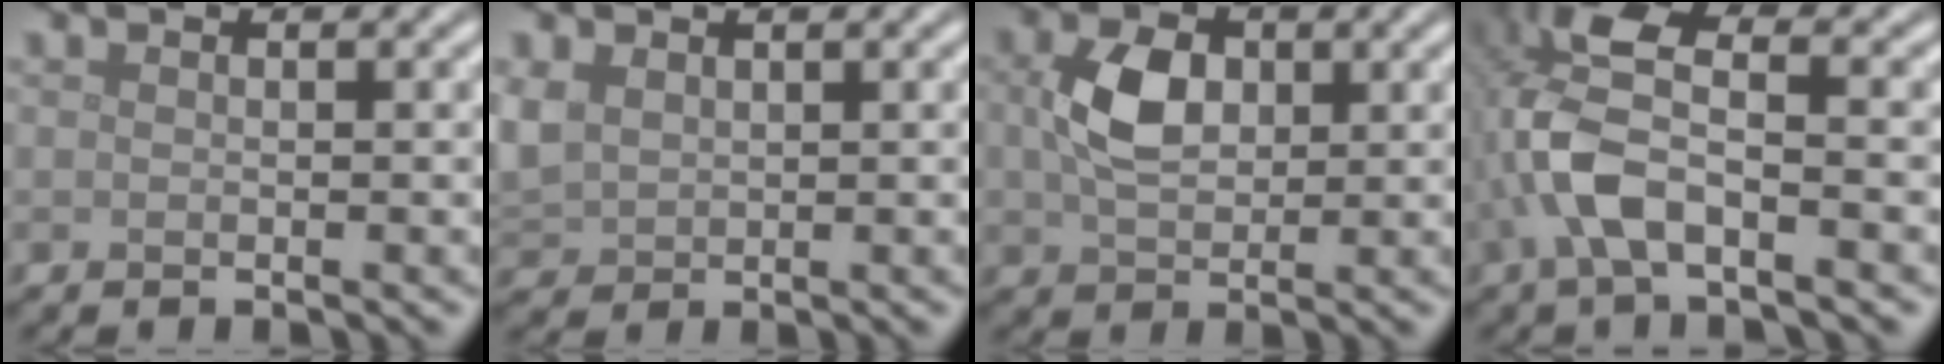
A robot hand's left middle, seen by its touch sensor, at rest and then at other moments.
{"total": 2.9, "force": [1.0, 2.3, 1.4], "torque": [-0.051, -0.002, 0.024]}
{"total": 4.4, "force": [0.8, 3.1, 3.1], "torque": [-0.073, 0.000, 0.014]}
{"total": 6.4, "force": [-1.7, 2.6, 5.6], "torque": [-0.133, 0.010, -0.041]}